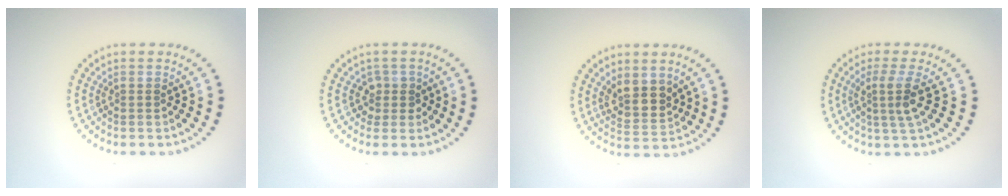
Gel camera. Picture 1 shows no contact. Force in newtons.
{"total": 1.7, "press": 1.3, "slide": 1.1}
{"total": 3.1, "press": 2.6, "slide": 1.6}
{"total": 2.7, "press": 2.0, "slide": 1.8}